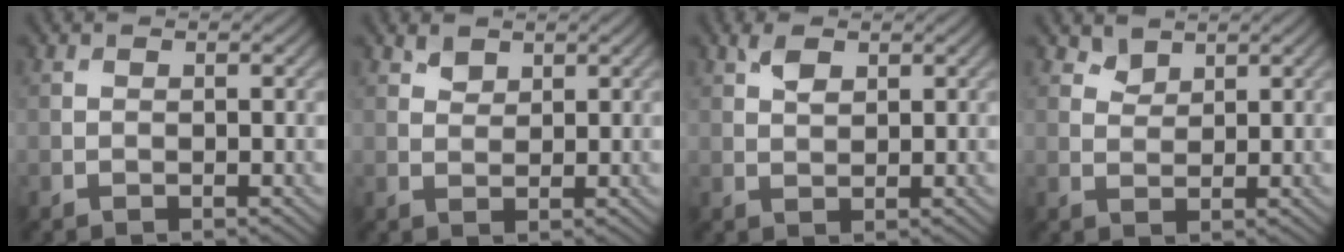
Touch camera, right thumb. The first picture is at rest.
{"total": 1.6, "force": [1.2, 0.9, 0.5], "torque": [-0.012, -0.002, 0.026]}
{"total": 2.2, "force": [1.2, 1.1, 1.4], "torque": [-0.031, 0.002, 0.025]}
{"total": 1.8, "force": [1.5, 0.9, 0.4], "torque": [-0.009, -0.006, 0.034]}